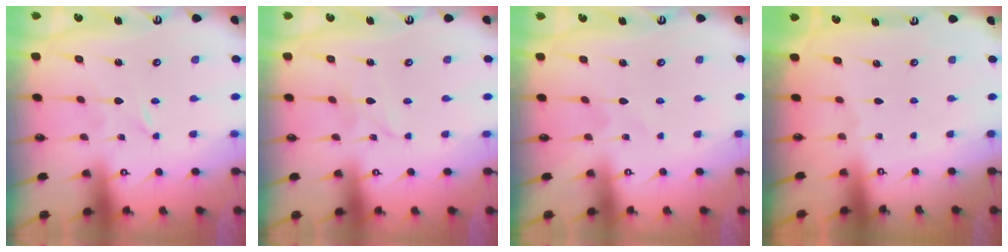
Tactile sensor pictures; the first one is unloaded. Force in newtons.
{"total": 2.9, "press": 2.9, "slide": 0.3}
{"total": 2.7, "press": 2.7, "slide": 0.2}
{"total": 0.0}